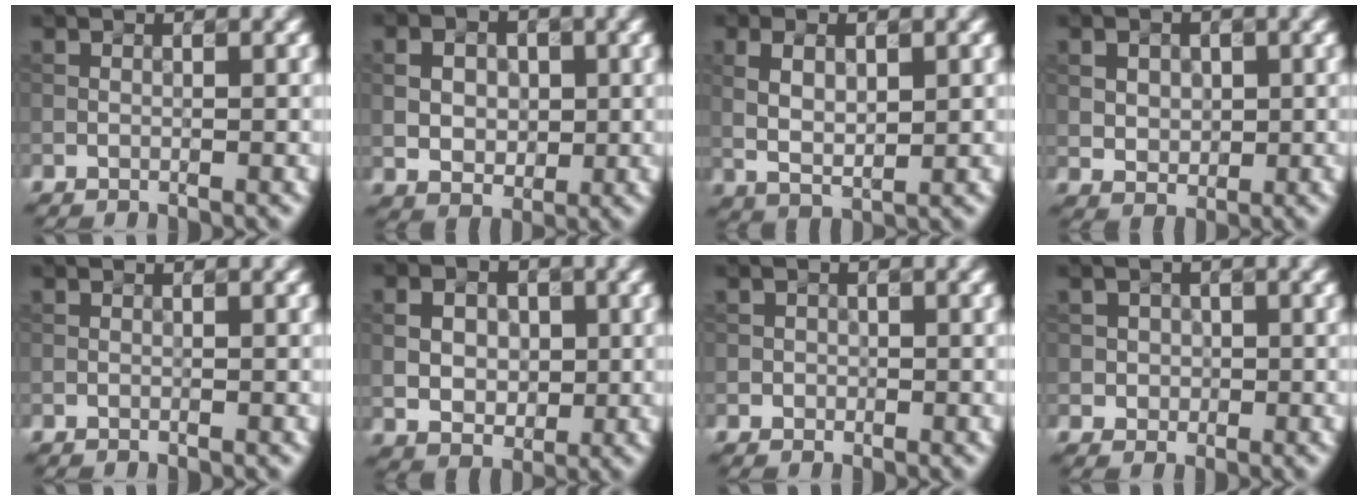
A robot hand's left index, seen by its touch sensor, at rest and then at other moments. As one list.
[{"total": 4.1, "force": [0.5, 3.1, 2.6], "torque": [-0.051, -0.001, 0.008]}, {"total": 3.9, "force": [0.6, 1.8, 3.3], "torque": [-0.072, -0.002, 0.019]}, {"total": 2.7, "force": [0.8, 2.1, 1.5], "torque": [-0.029, 0.004, 0.010]}, {"total": 0.0}, {"total": 4.6, "force": [0.5, 3.5, 2.9], "torque": [-0.055, -0.001, 0.009]}, {"total": 0.7, "force": [-0.1, 0.7, 0.0], "torque": [0.004, -0.003, -0.001]}, {"total": 1.6, "force": [0.3, 1.5, 0.4], "torque": [0.009, 0.002, 0.002]}]